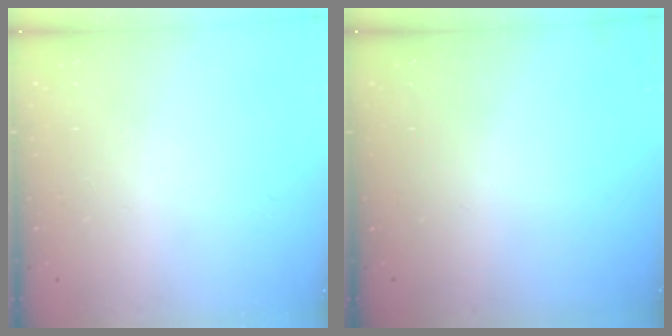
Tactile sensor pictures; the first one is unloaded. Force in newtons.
{"total": 0.0}